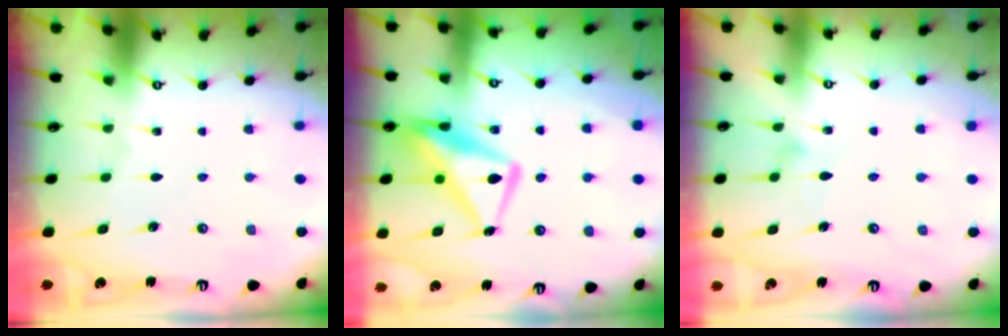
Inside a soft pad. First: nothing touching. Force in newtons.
{"total": 15.2, "press": 15.1, "slide": 1.4}
{"total": 7.8, "press": 7.8, "slide": 0.4}